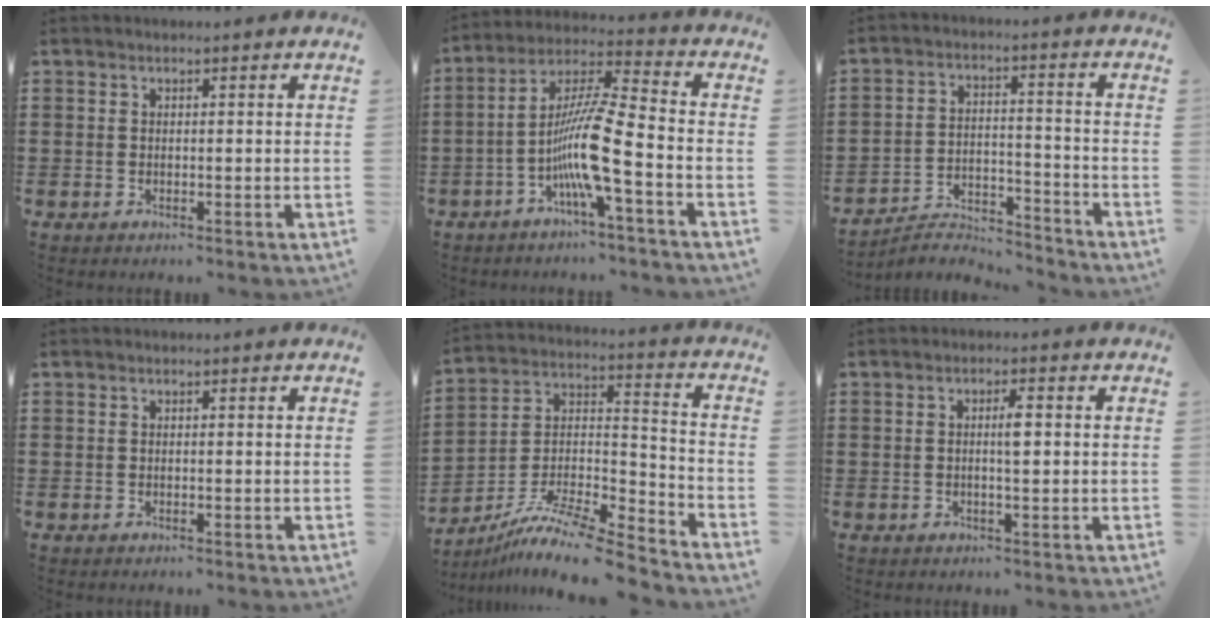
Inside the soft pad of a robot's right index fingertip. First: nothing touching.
{"total": 10.7, "force": [-4.3, 0.7, 9.8], "torque": [-0.210, -0.017, -0.089]}
{"total": 4.9, "force": [-4.8, 0.6, 0.7], "torque": [-0.016, 0.007, -0.096]}
{"total": 0.0}
{"total": 11.6, "force": [-9.8, 1.2, 6.2], "torque": [-0.112, 0.019, -0.191]}
{"total": 2.7, "force": [0.1, 0.5, 2.6], "torque": [-0.050, -0.001, 0.000]}